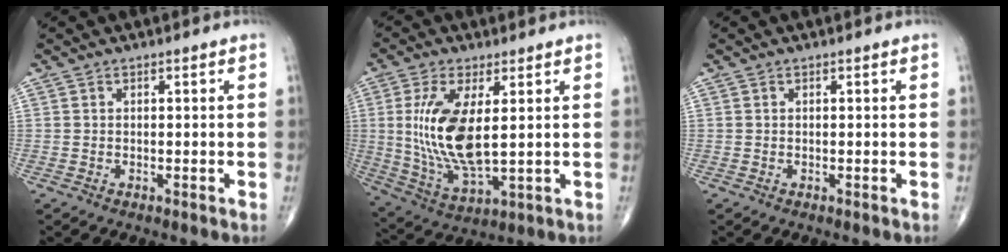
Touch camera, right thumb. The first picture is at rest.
{"total": 14.4, "force": [2.0, 5.7, 13.1], "torque": [-0.275, -0.023, 0.052]}
{"total": 0.0}